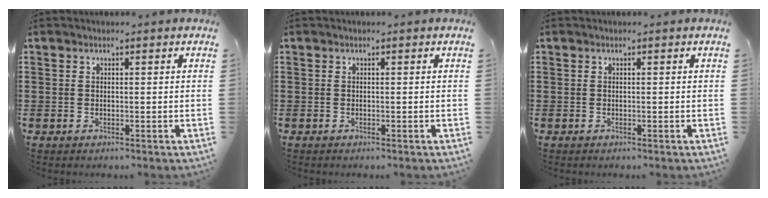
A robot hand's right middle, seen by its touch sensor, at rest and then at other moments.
{"total": 0.0}
{"total": 0.0}